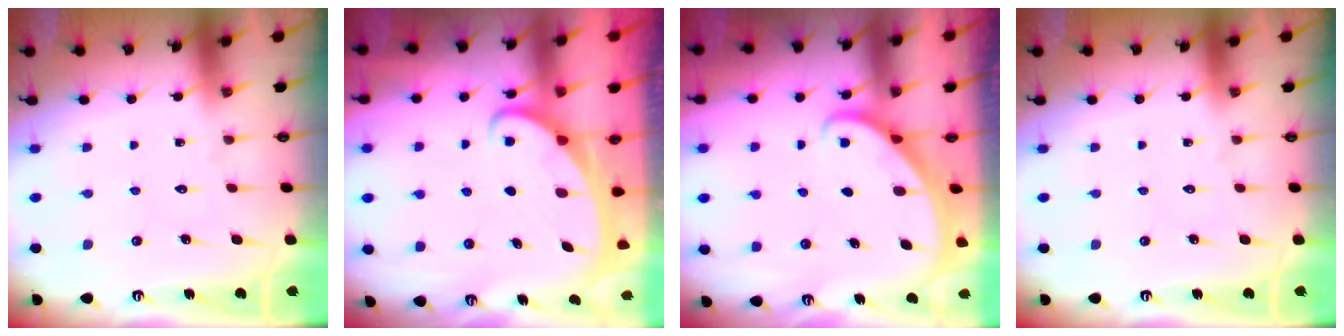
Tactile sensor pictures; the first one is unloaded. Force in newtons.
{"total": 2.2, "press": 2.2, "slide": 0.3}
{"total": 1.8, "press": 1.8, "slide": 0.1}
{"total": 0.0}